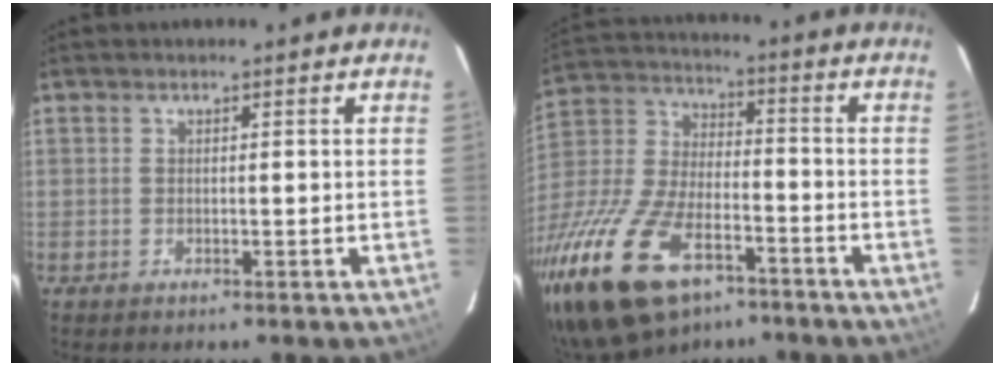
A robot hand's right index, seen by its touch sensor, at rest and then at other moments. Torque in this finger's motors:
{"motor_torque": [1.81, -0.33, 0.87, 0.21]}